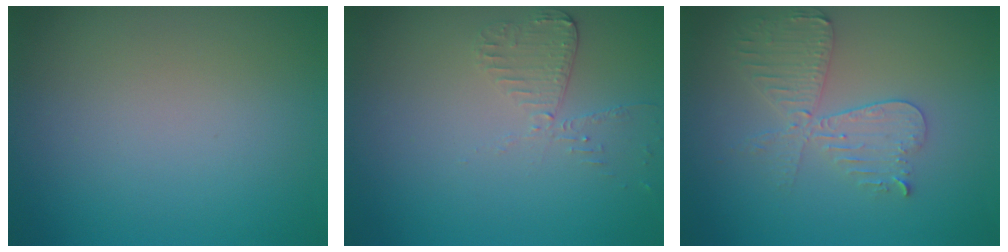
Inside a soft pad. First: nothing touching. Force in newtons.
{"total": 1.9, "press": 1.9, "slide": 0.4}
{"total": 4.4, "press": 3.8, "slide": 2.2}